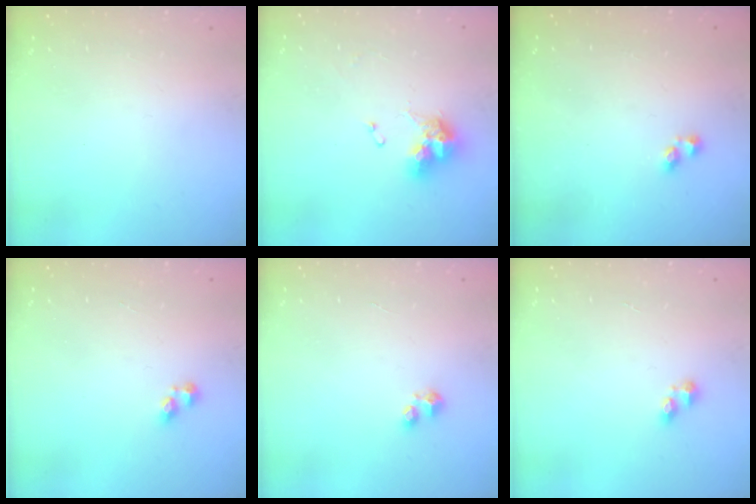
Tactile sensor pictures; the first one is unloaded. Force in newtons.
{"total": 10.4, "press": 10.3, "slide": 1.1}
{"total": 1.9, "press": 1.9, "slide": 0.4}
{"total": 3.6, "press": 3.6, "slide": 0.7}
{"total": 2.9, "press": 2.8, "slide": 0.5}
{"total": 3.3, "press": 3.3, "slide": 0.4}